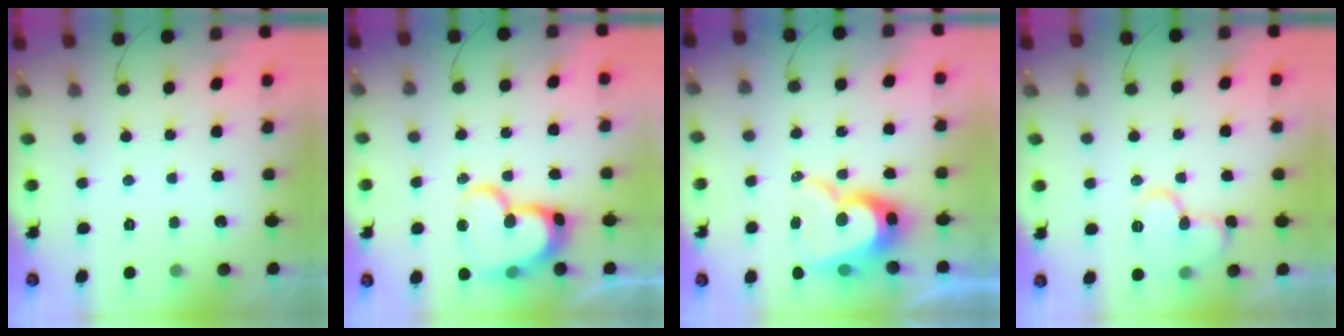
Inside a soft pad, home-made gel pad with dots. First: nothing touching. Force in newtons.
{"total": 17.5, "press": 17.4, "slide": 2.0}
{"total": 14.7, "press": 14.6, "slide": 0.9}
{"total": 11.7, "press": 11.6, "slide": 1.3}